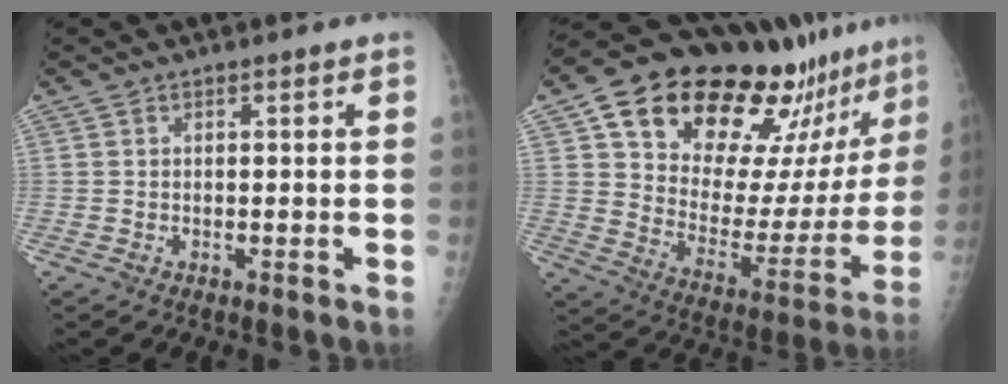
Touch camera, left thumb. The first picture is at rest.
{"total": 27.7, "force": [19.6, 11.7, 15.6], "torque": [-0.196, -0.068, 0.289]}